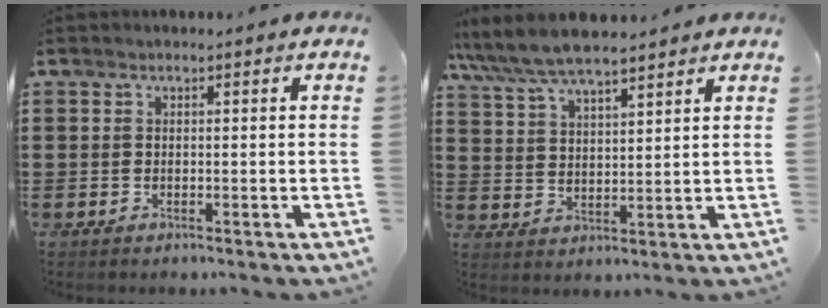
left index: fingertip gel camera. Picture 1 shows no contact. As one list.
[{"total": 6.6, "force": [6.1, 1.2, 2.4], "torque": [-0.069, -0.020, 0.110]}]